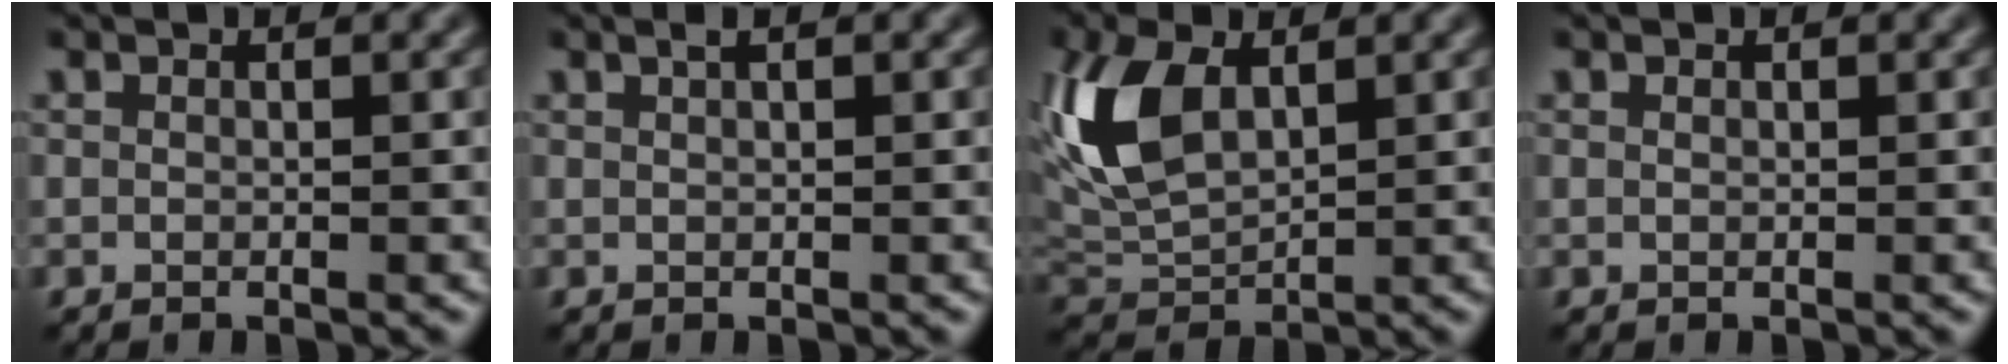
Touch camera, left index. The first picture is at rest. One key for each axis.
{"total": 0.8, "fx": 0.5, "fy": 0.2, "fz": 0.6, "tx": -0.011, "ty": 0.002, "tz": 0.009}
{"total": 7.3, "fx": 2.1, "fy": 4.1, "fz": 5.7, "tx": -0.135, "ty": 0.009, "tz": 0.035}
{"total": 0.0}